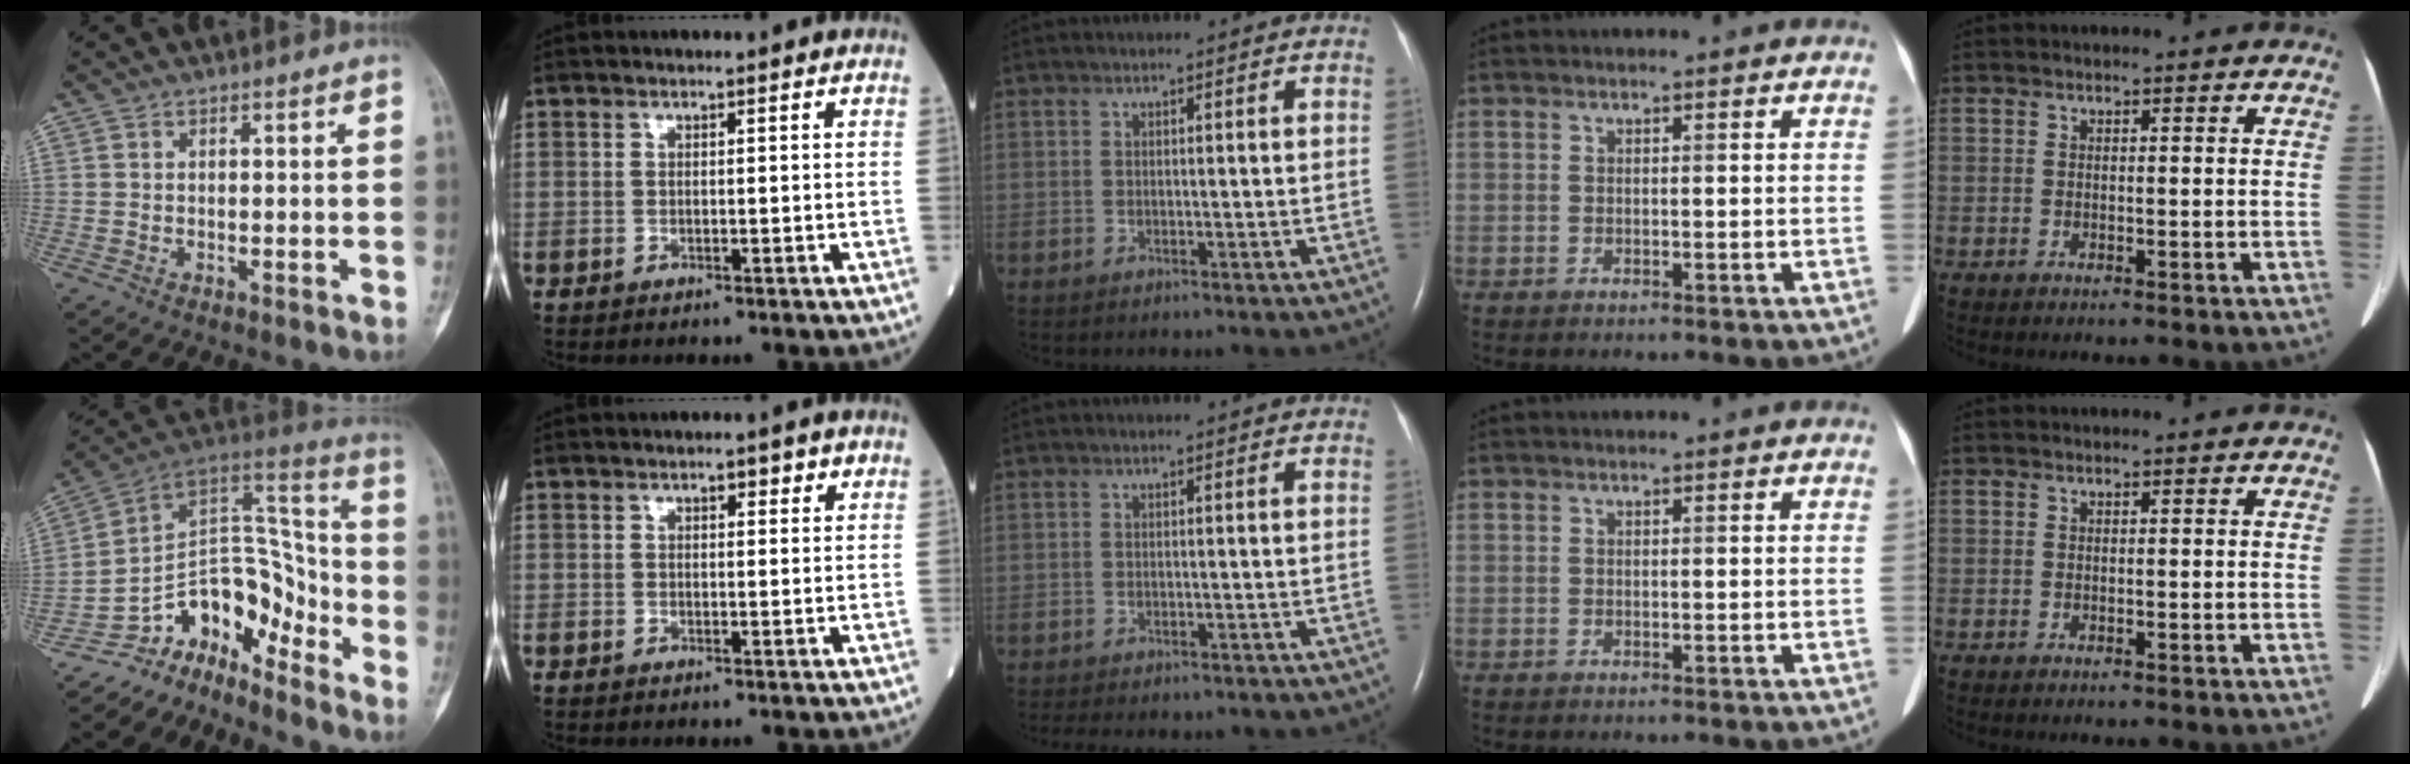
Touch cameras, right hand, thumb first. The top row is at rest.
{"thumb": {"total": 13.7, "force": [-10.8, 7.4, 4.1], "torque": [-0.008, 0.145, -0.194]}, "index": {"total": 2.1, "force": [1.3, 0.9, 1.5], "torque": [-0.020, 0.004, 0.016]}, "middle": {"total": 8.0, "force": [-6.7, 2.6, 3.4], "torque": [-0.043, 0.001, -0.073]}}